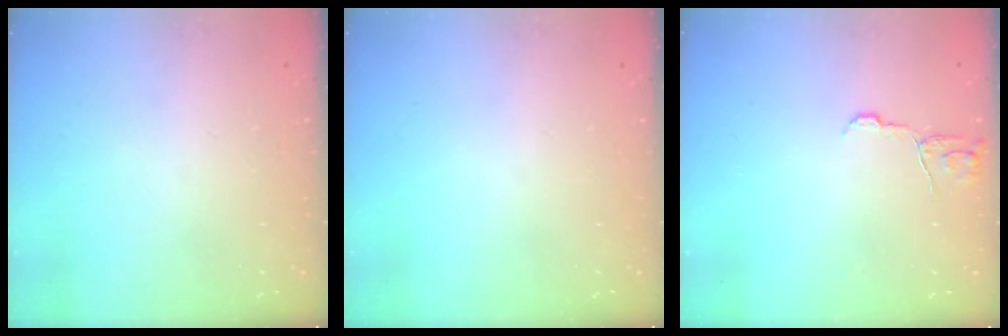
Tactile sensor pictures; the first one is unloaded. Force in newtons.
{"total": 0.0}
{"total": 5.9, "press": 5.9, "slide": 0.5}